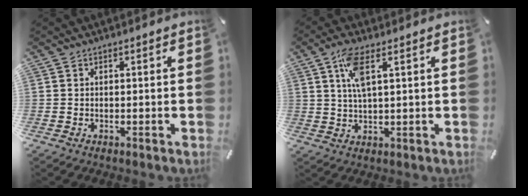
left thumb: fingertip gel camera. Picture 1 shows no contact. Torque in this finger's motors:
{"motor_torque": [1.17, 1.41, 1.00, -0.97, 0.38]}